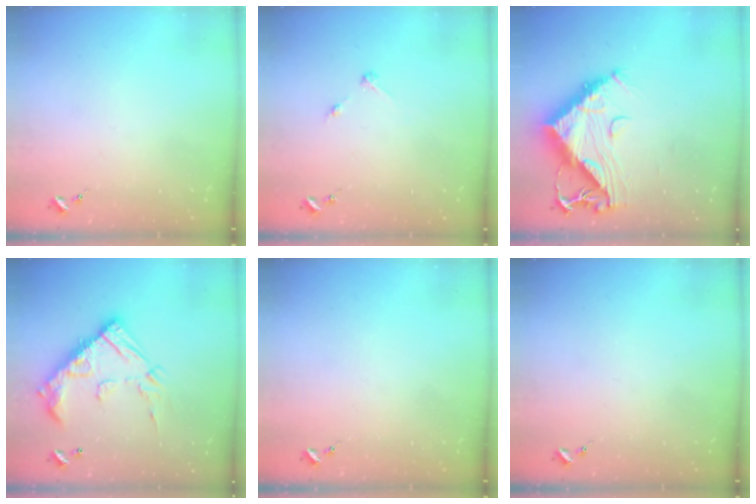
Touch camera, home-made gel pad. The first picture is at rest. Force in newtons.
{"total": 2.7, "press": 2.7, "slide": 0.3}
{"total": 14.1, "press": 14.0, "slide": 1.3}
{"total": 20.8, "press": 20.8, "slide": 0.6}
{"total": 0.0}
{"total": 0.0}